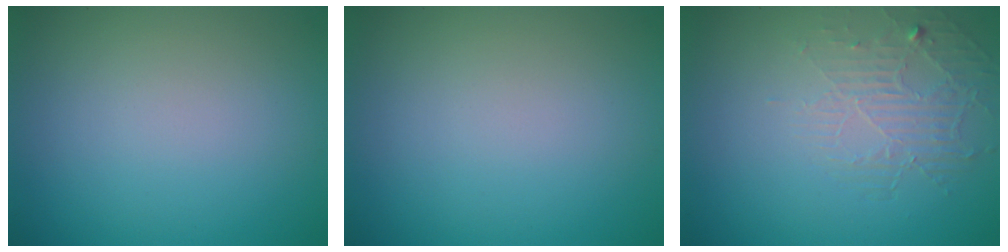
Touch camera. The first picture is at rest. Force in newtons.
{"total": 0.0}
{"total": 2.0, "press": 1.1, "slide": 1.7}